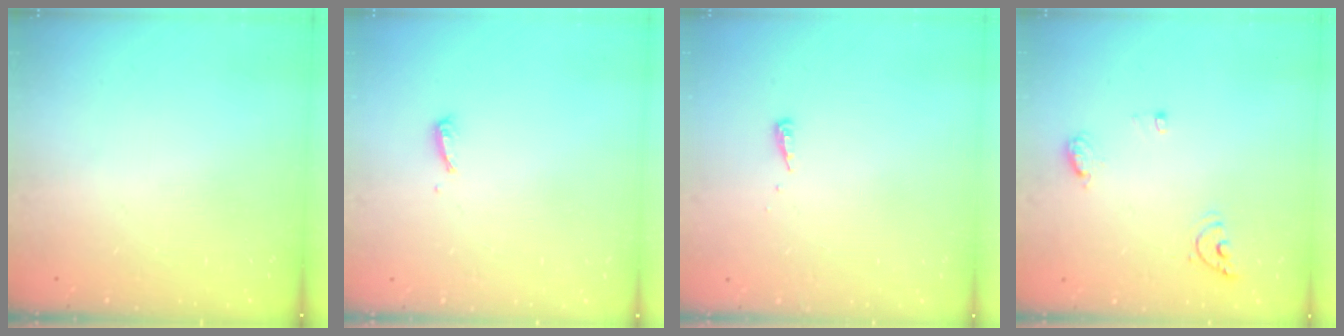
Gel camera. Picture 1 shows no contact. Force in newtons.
{"total": 7.1, "press": 7.0, "slide": 0.8}
{"total": 3.9, "press": 3.9, "slide": 0.5}
{"total": 7.4, "press": 7.3, "slide": 0.9}